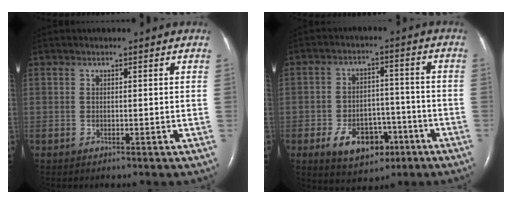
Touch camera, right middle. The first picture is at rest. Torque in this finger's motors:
{"motor_torque": [1.16, -0.65, 0.17, 0.04]}